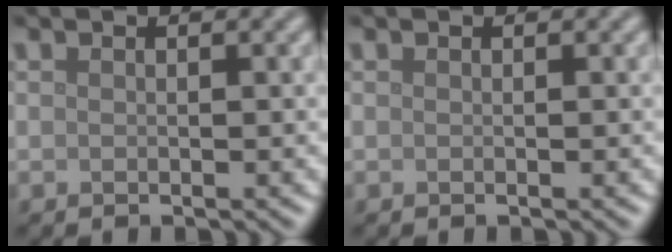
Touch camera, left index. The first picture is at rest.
{"total": 0.0}